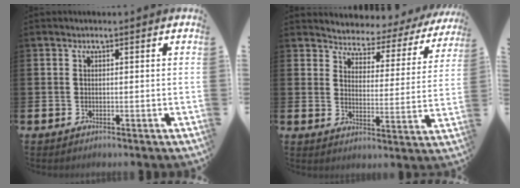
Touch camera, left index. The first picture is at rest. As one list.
[{"total": 3.2, "force": [3.0, 1.3, -0.2], "torque": [-0.025, -0.032, 0.041]}]